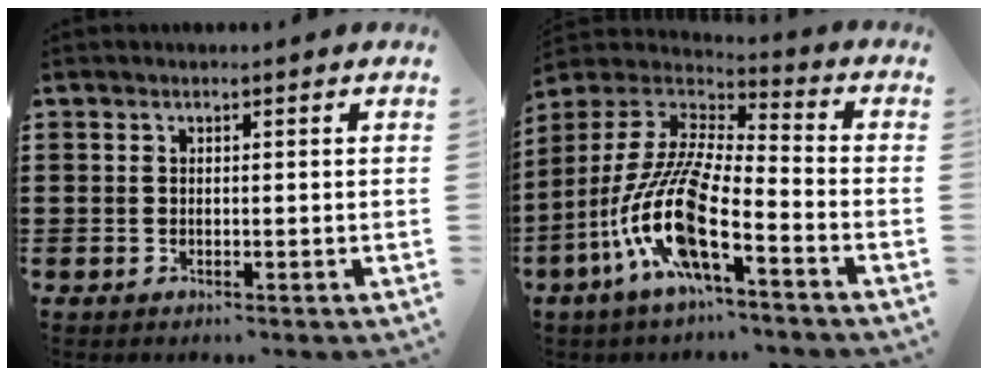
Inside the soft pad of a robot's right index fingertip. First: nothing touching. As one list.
[{"total": 13.0, "force": [-7.0, 2.5, 10.6], "torque": [-0.247, -0.020, -0.147]}]